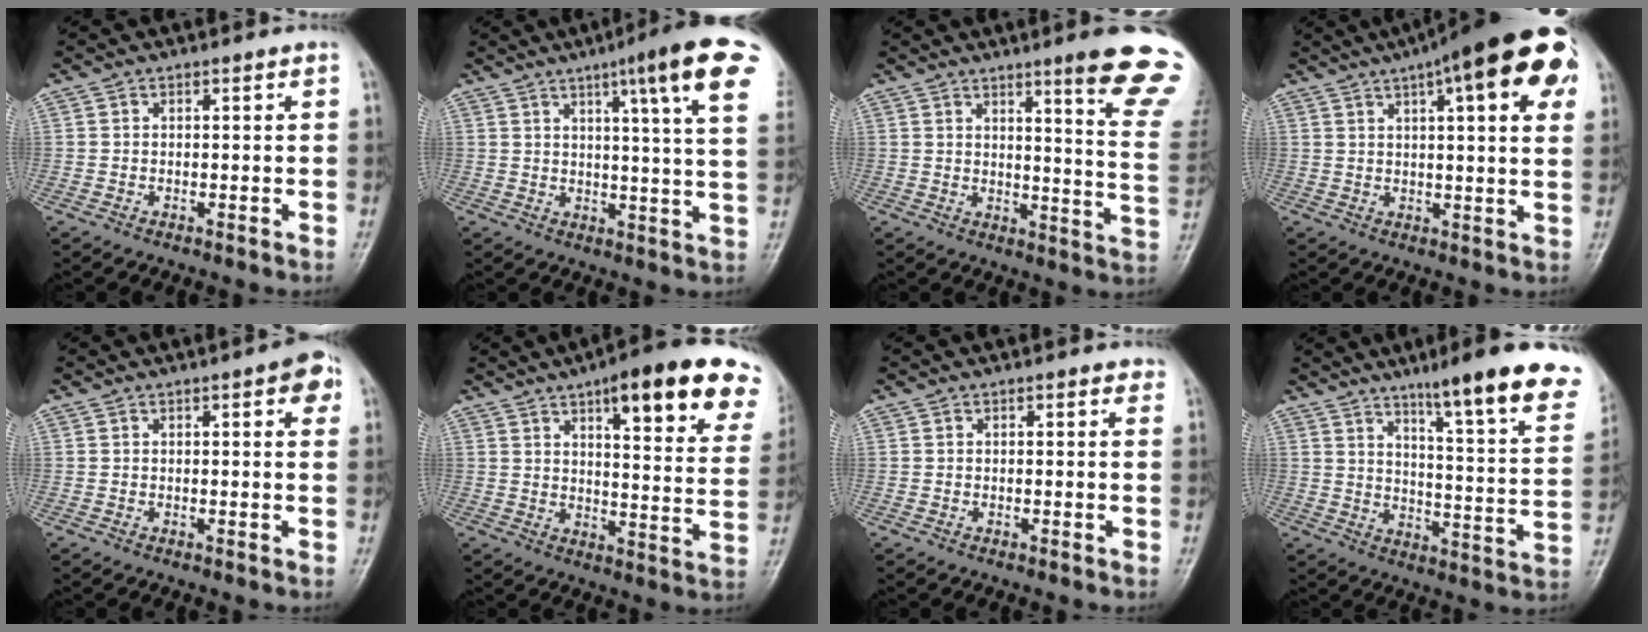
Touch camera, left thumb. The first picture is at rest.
{"total": 16.2, "force": [8.1, 1.1, 14.0], "torque": [-0.179, -0.029, 0.093]}
{"total": 17.2, "force": [11.5, 0.9, 12.8], "torque": [-0.131, -0.076, 0.136]}
{"total": 21.4, "force": [9.7, 5.7, 18.2], "torque": [-0.245, 0.011, 0.128]}
{"total": 4.6, "force": [2.0, 1.3, 3.9], "torque": [-0.038, -0.001, 0.017]}
{"total": 23.3, "force": [13.7, 6.1, 17.9], "torque": [-0.202, -0.038, 0.169]}
{"total": 1.4, "force": [1.0, 0.6, 0.9], "torque": [-0.004, -0.001, 0.007]}
{"total": 21.7, "force": [14.3, 2.8, 16.1], "torque": [-0.197, -0.060, 0.199]}